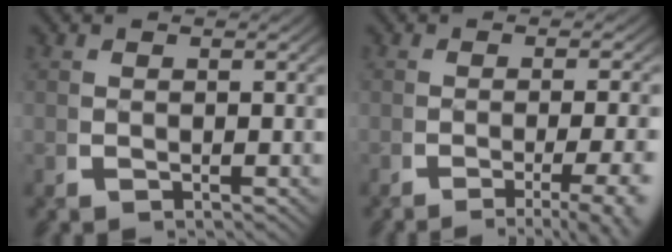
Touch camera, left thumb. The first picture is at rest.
{"total": 5.8, "force": [-3.8, 1.6, 4.2], "torque": [-0.065, -0.013, -0.051]}